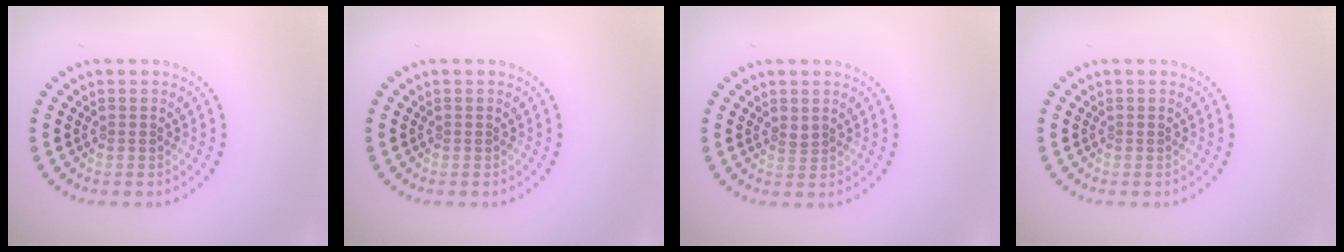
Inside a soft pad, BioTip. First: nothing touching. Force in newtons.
{"total": 0.0}
{"total": 0.9, "press": 0.6, "slide": 0.7}
{"total": 0.0}